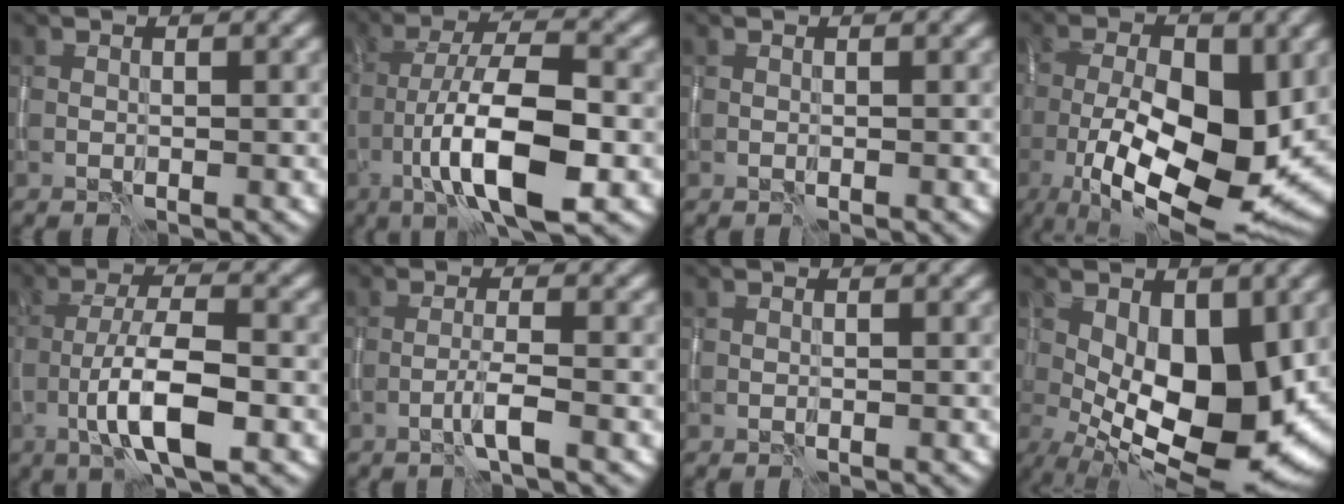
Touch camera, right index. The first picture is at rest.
{"total": 10.1, "force": [-3.7, 3.0, 8.9], "torque": [-0.150, 0.007, -0.069]}
{"total": 0.0}
{"total": 14.4, "force": [-3.2, 6.2, 12.6], "torque": [-0.208, -0.003, -0.051]}
{"total": 7.0, "force": [-2.6, 2.0, 6.2], "torque": [-0.109, 0.006, -0.051]}
{"total": 1.9, "force": [-1.1, -0.1, 1.5], "torque": [-0.027, 0.006, -0.027]}
{"total": 0.0}
{"total": 12.7, "force": [-0.8, 6.3, 11.1], "torque": [-0.159, -0.012, -0.011]}